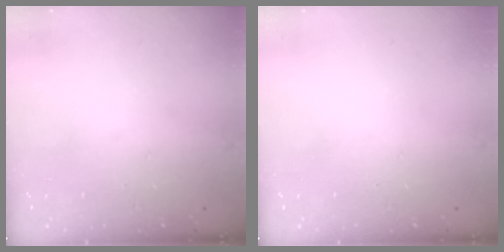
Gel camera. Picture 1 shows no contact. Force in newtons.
{"total": 0.0}